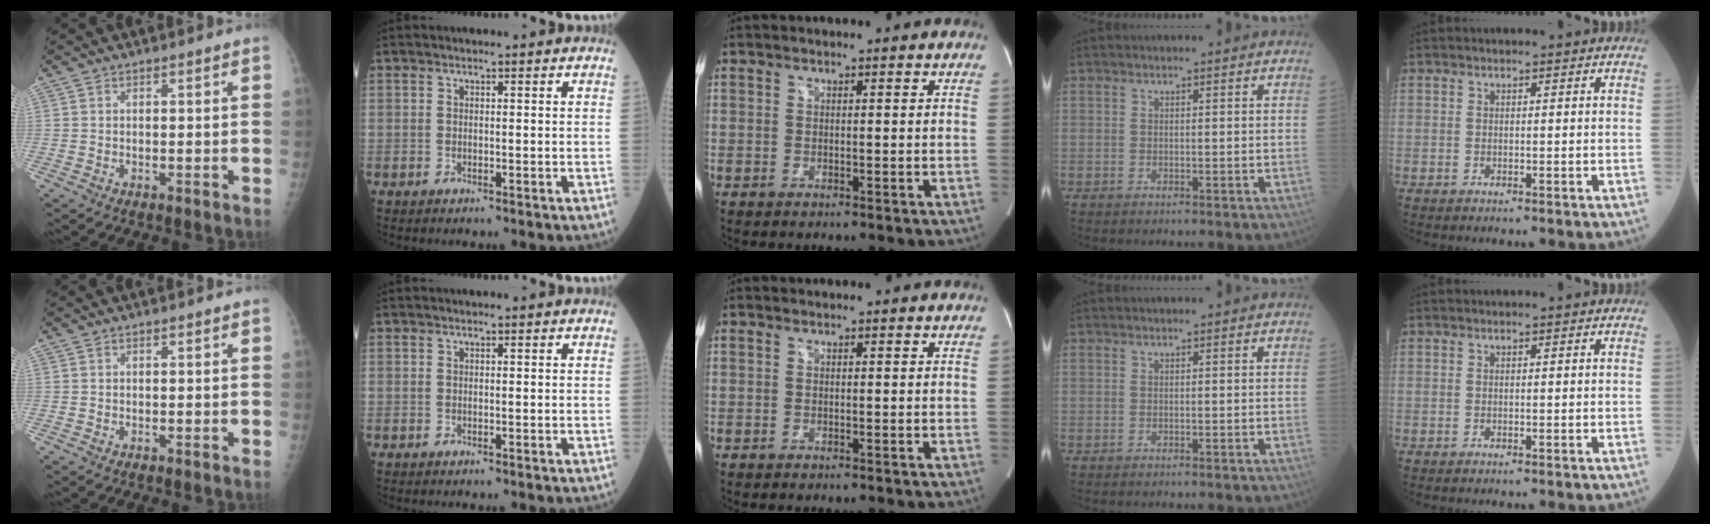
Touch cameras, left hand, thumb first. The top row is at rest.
{}